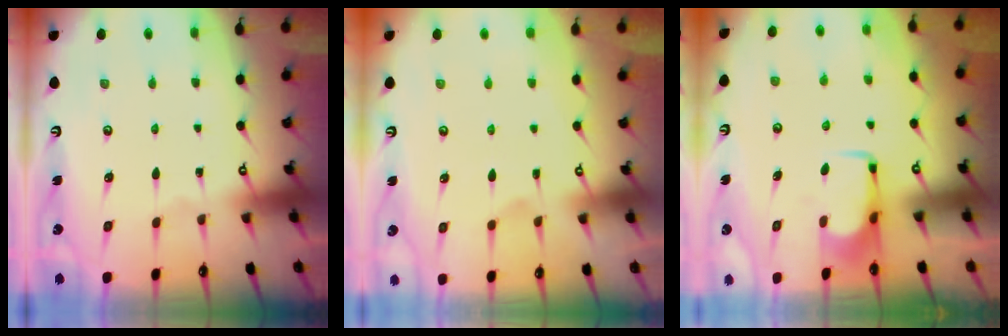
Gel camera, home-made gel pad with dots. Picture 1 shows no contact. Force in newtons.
{"total": 2.2, "press": 1.9, "slide": 1.1}
{"total": 1.7, "press": 1.6, "slide": 0.5}